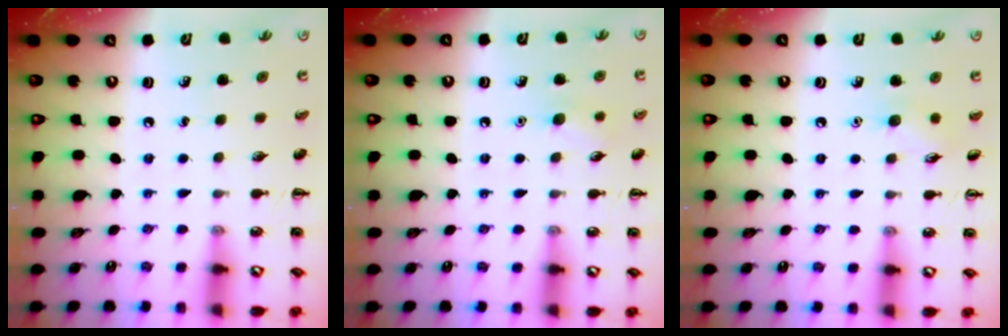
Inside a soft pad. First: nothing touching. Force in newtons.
{"total": 6.0, "press": 5.8, "slide": 1.5}
{"total": 6.2, "press": 6.1, "slide": 1.4}